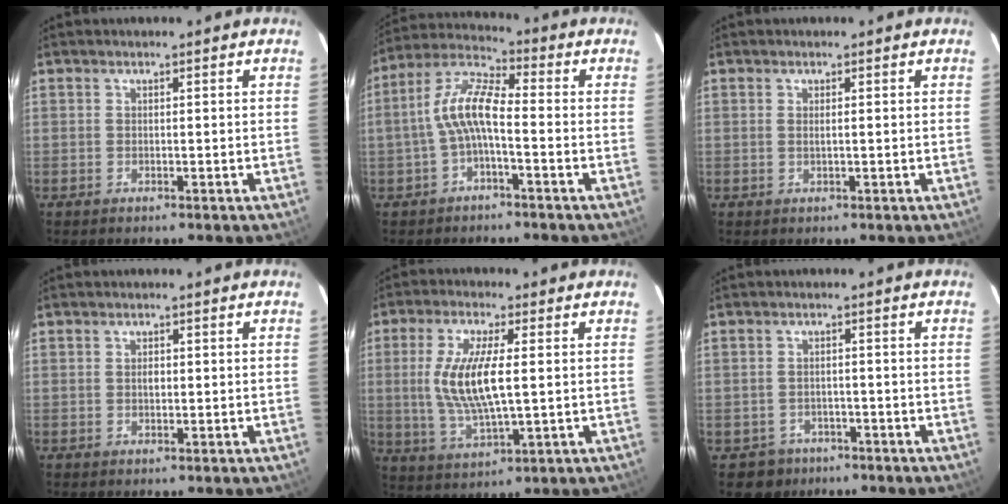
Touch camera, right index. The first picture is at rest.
{"total": 8.2, "force": [-1.9, 2.5, 7.5], "torque": [-0.172, 0.019, -0.036]}
{"total": 0.8, "force": [0.1, -0.1, 0.8], "torque": [-0.015, 0.000, 0.002]}
{"total": 1.1, "force": [0.0, 0.8, 0.8], "torque": [-0.012, 0.003, 0.000]}
{"total": 11.9, "force": [0.9, 3.5, 11.4], "torque": [-0.226, -0.006, 0.023]}
{"total": 4.4, "force": [-2.7, 3.4, 0.2], "torque": [-0.020, 0.011, -0.035]}